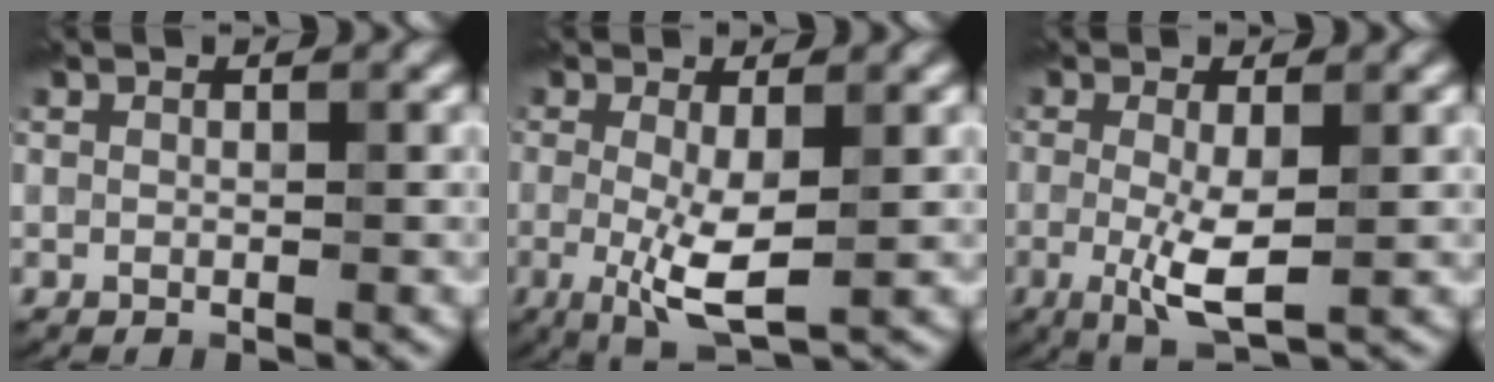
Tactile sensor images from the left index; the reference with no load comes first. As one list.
[{"total": 4.8, "force": [-0.5, 1.1, 4.6], "torque": [-0.094, -0.014, -0.008]}, {"total": 4.2, "force": [-0.5, 0.9, 4.1], "torque": [-0.086, -0.011, -0.009]}]